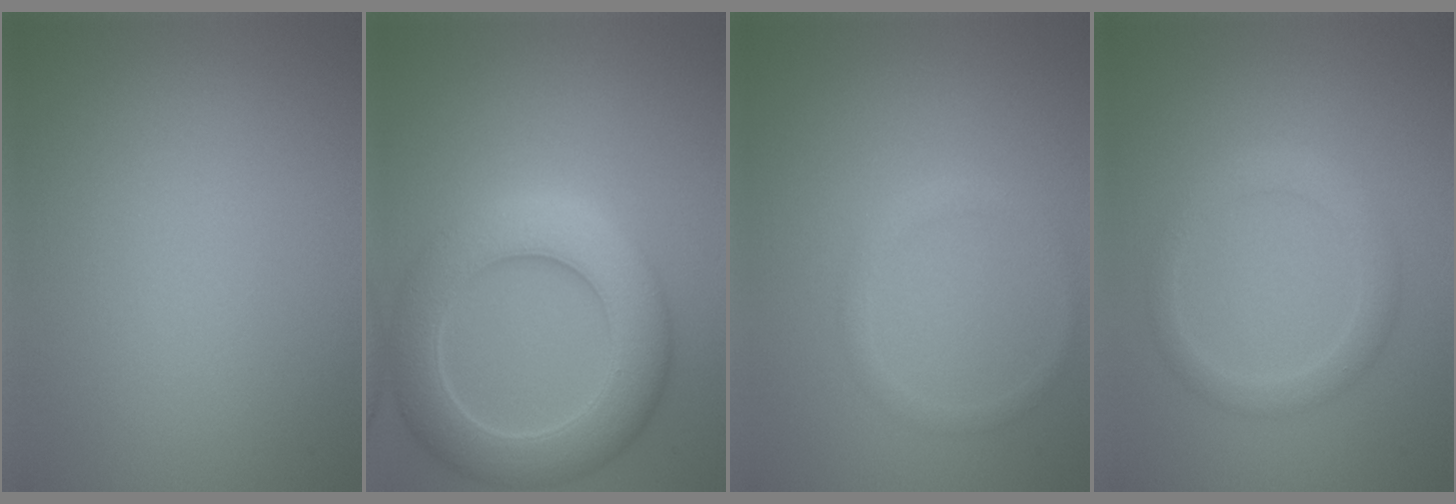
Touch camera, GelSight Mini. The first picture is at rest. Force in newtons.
{"total": 7.8, "press": 7.8, "slide": 0.4}
{"total": 1.4, "press": 1.4, "slide": 0.1}
{"total": 2.4, "press": 2.4, "slide": 0.1}